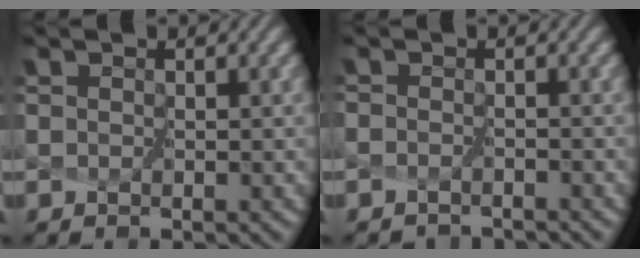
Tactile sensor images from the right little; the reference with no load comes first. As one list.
[{"total": 2.0, "force": [-1.9, -0.2, -0.5], "torque": [0.009, -0.007, -0.034]}]